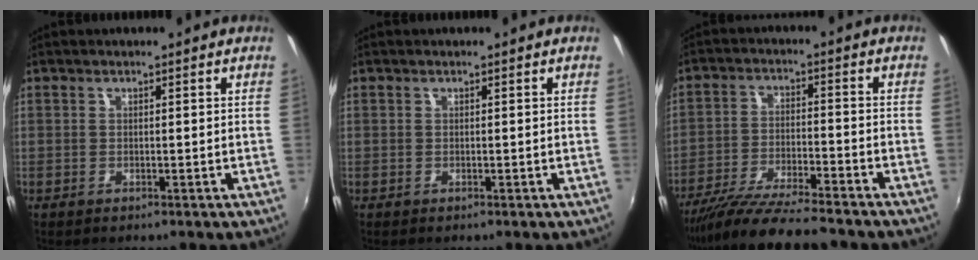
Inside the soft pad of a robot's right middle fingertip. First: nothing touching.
{"total": 0.0}
{"total": 13.4, "force": [-11.8, 0.8, 6.3], "torque": [-0.134, -0.028, -0.204]}